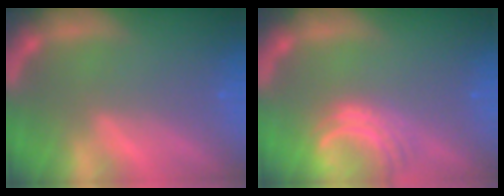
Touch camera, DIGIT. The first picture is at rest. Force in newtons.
{"total": 4.5}